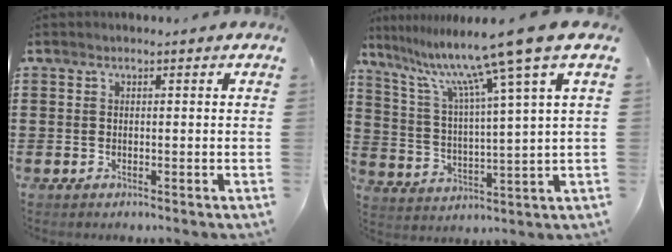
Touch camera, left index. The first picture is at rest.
{"total": 11.9, "force": [8.8, -1.3, 8.0], "torque": [-0.186, -0.050, 0.134]}